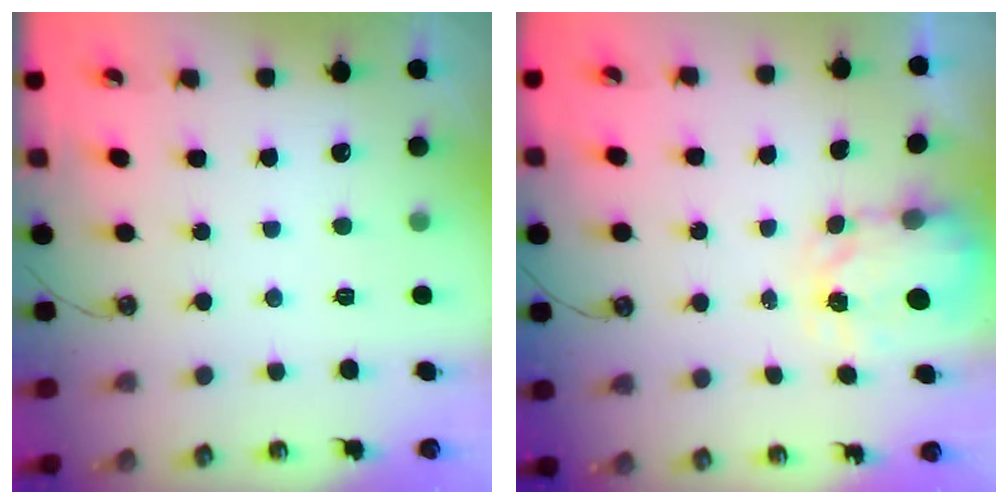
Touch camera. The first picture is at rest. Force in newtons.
{"total": 3.3, "press": 3.3, "slide": 0.4}